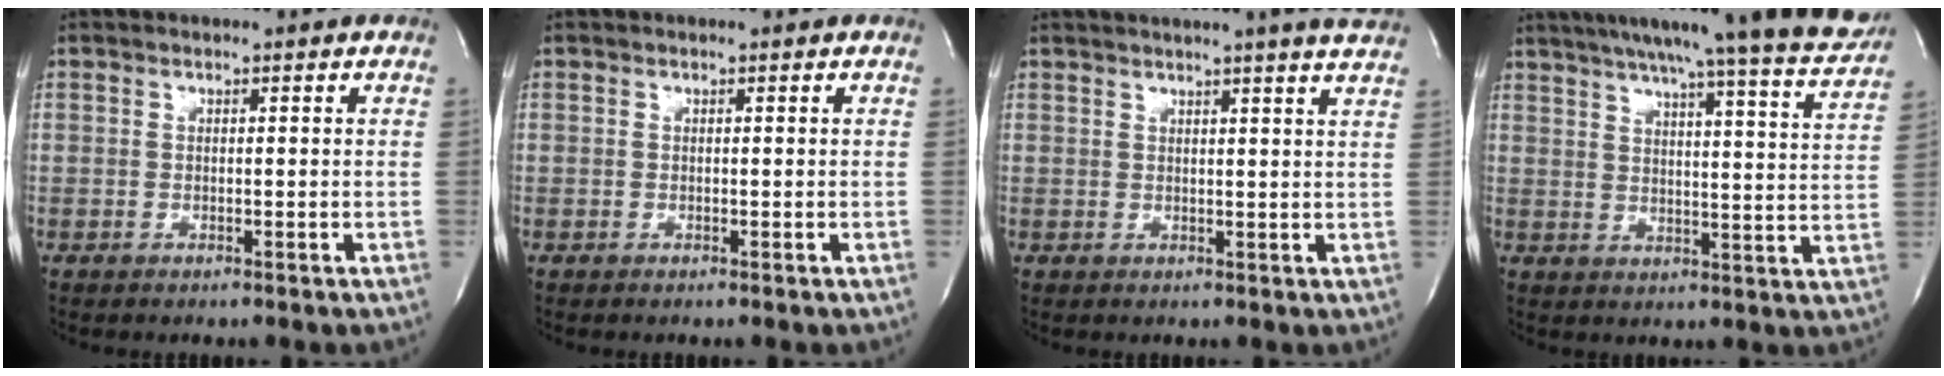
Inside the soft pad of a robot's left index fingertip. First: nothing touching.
{"total": 0.0}
{"total": 10.7, "force": [9.4, -1.0, 5.1], "torque": [-0.077, -0.004, 0.096]}
{"total": 21.7, "force": [19.1, 0.4, 10.2], "torque": [-0.150, -0.045, 0.236]}